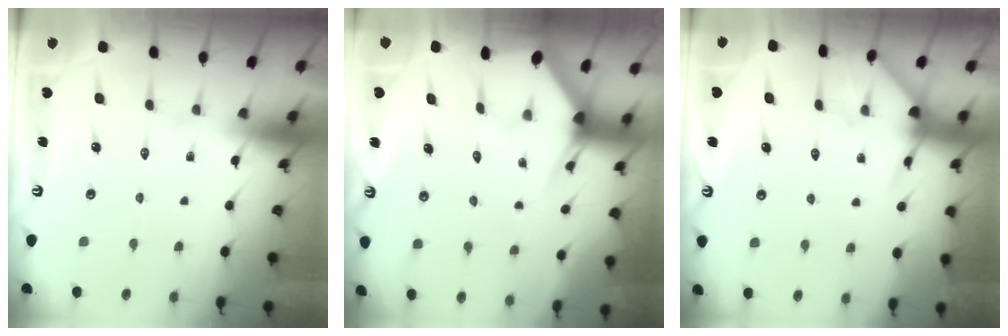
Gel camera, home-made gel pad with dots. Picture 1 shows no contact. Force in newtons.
{"total": 3.0, "press": 3.0, "slide": 0.0}
{"total": 5.8, "press": 5.8, "slide": 0.4}